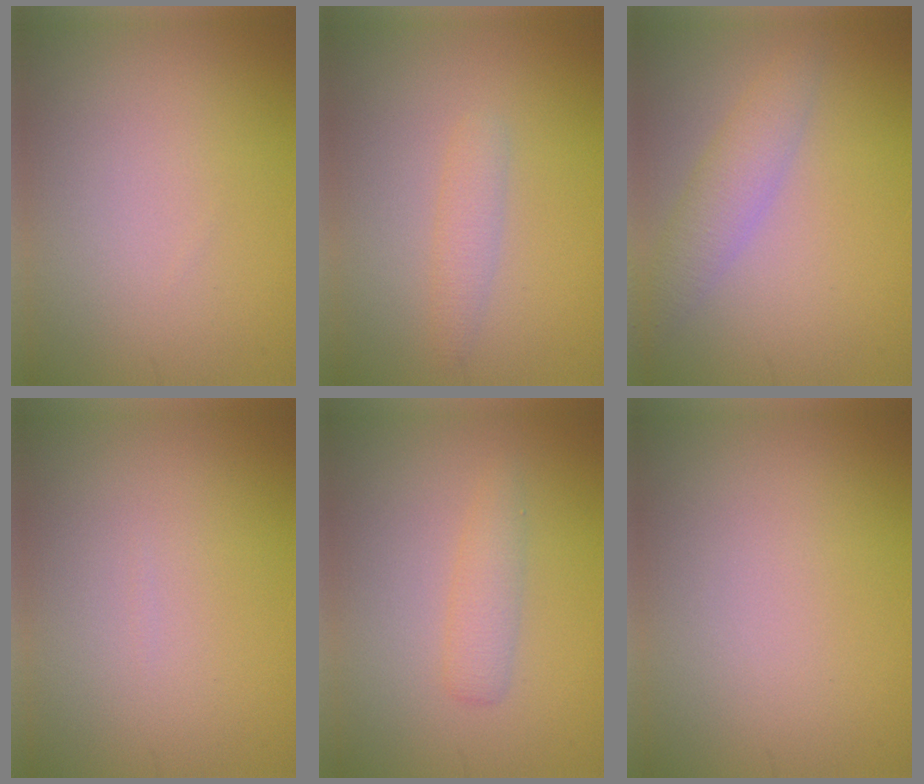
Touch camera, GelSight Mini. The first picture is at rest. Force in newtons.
{"total": 1.6, "press": 1.6, "slide": 0.1}
{"total": 2.9, "press": 2.9, "slide": 0.1}
{"total": 0.0}
{"total": 1.8, "press": 1.8, "slide": 0.1}
{"total": 0.0}